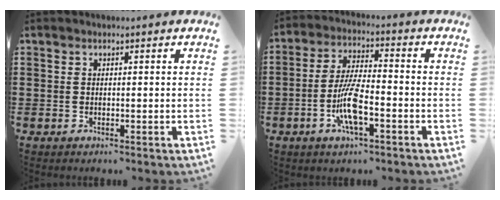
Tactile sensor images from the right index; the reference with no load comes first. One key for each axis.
{"total": 8.3, "fx": -2.8, "fy": 2.2, "fz": 7.4, "tx": -0.161, "ty": -0.009, "tz": -0.057}